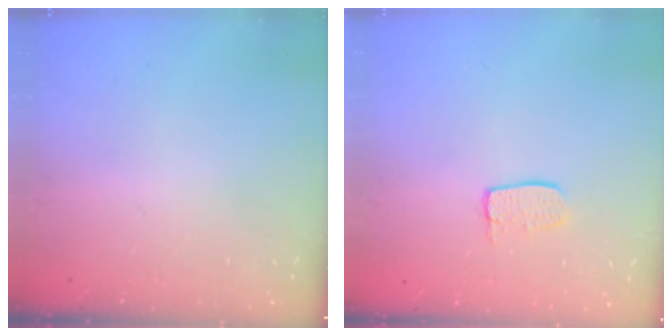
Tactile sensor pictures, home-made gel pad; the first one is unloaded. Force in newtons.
{"total": 5.6, "press": 5.6, "slide": 0.4}